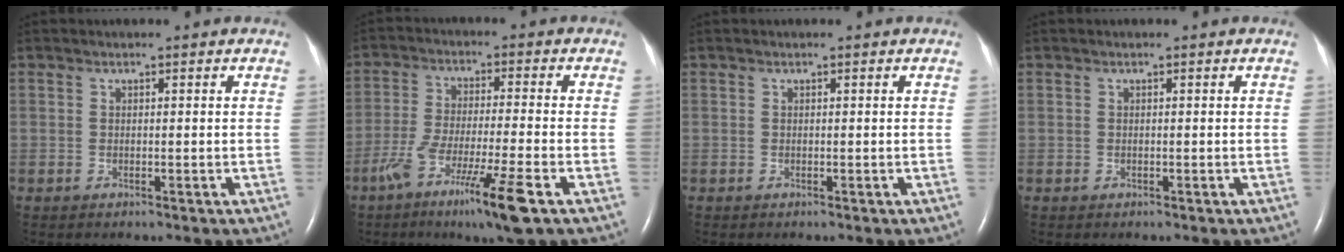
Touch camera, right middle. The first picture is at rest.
{"total": 11.5, "force": [-6.3, -0.2, 9.6], "torque": [-0.183, -0.030, -0.110]}
{"total": 0.0}
{"total": 0.0}